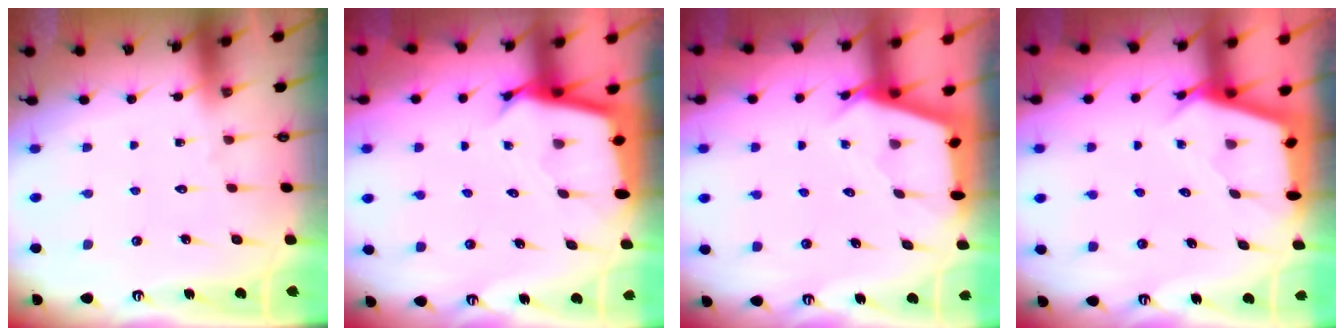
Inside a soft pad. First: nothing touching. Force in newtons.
{"total": 3.2, "press": 3.2, "slide": 0.1}
{"total": 2.9, "press": 2.8, "slide": 0.3}
{"total": 2.9, "press": 2.9, "slide": 0.3}